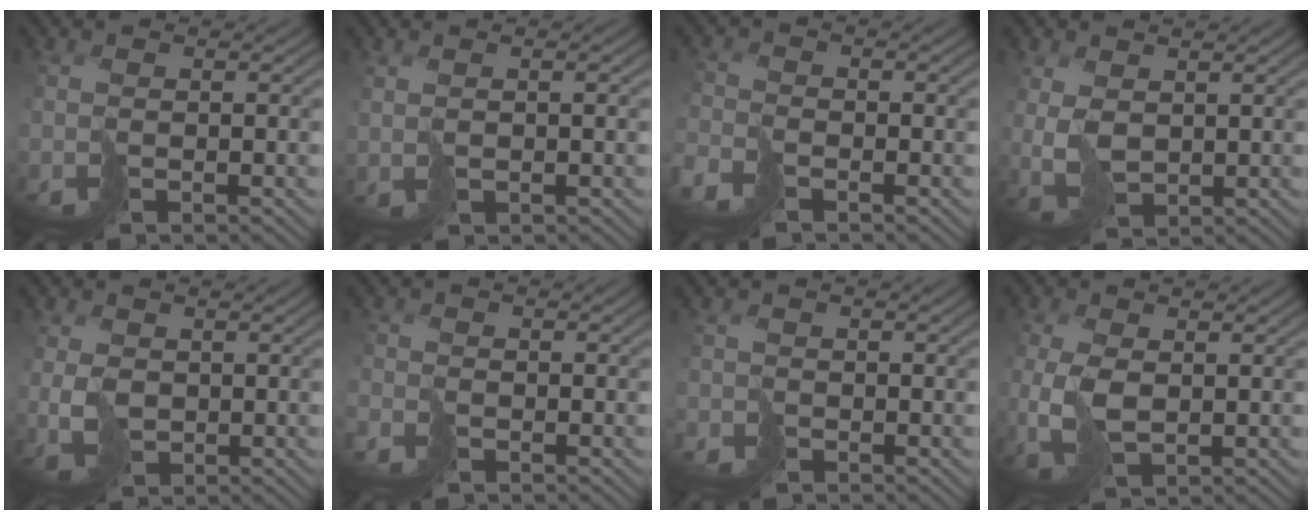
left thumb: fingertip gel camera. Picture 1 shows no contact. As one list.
[{"total": 0.9, "force": [0.9, 0.1, 0.3], "torque": [0.000, 0.000, 0.024]}, {"total": 3.5, "force": [-2.9, 1.5, 1.3], "torque": [-0.037, -0.013, -0.068]}, {"total": 2.7, "force": [1.5, 1.8, 1.4], "torque": [-0.049, 0.000, 0.040]}, {"total": 2.2, "force": [0.6, 1.9, 0.9], "torque": [-0.033, -0.005, 0.020]}, {"total": 2.0, "force": [-1.6, 1.0, 0.4], "torque": [-0.016, -0.010, -0.038]}, {"total": 1.2, "force": [-1.1, 0.2, -0.5], "torque": [0.007, -0.009, -0.025]}, {"total": 4.2, "force": [-0.2, 2.7, 3.2], "torque": [-0.099, -0.007, 0.005]}]